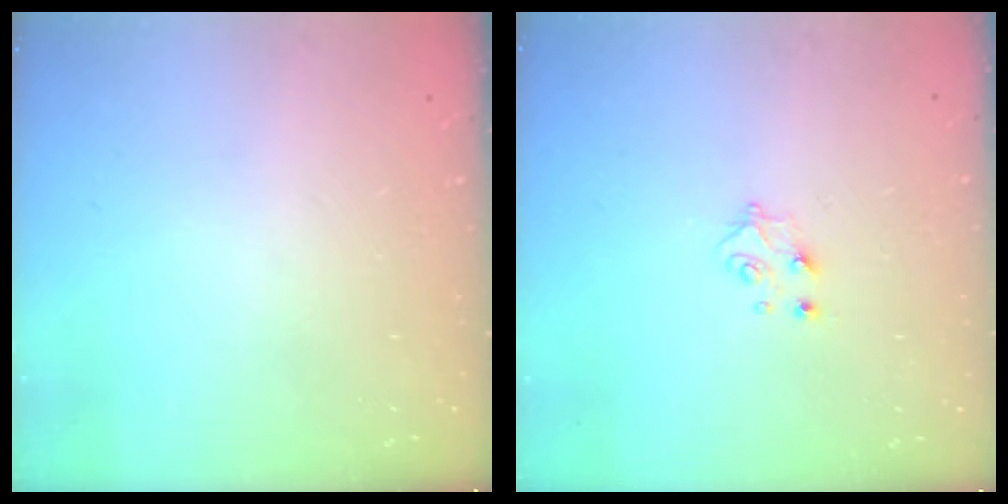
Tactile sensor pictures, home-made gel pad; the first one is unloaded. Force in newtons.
{"total": 5.5, "press": 5.5, "slide": 0.5}